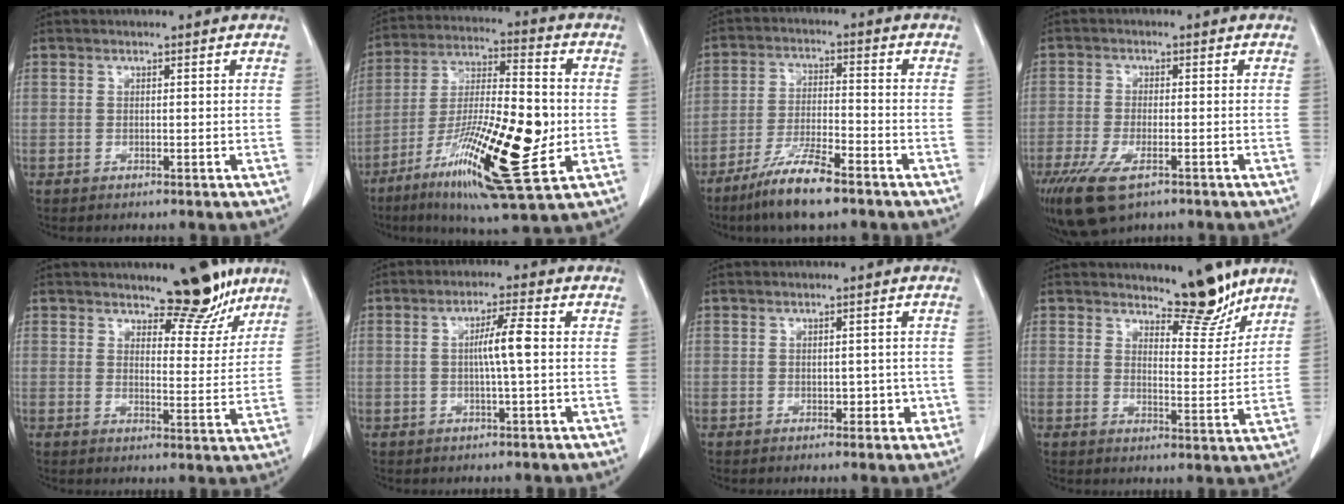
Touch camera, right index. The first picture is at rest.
{"total": 21.4, "force": [-5.9, 3.7, 20.2], "torque": [-0.360, -0.022, -0.094]}
{"total": 9.2, "force": [-6.5, 1.0, 6.4], "torque": [-0.126, -0.019, -0.120]}
{"total": 8.8, "force": [-5.3, 3.2, 6.3], "torque": [-0.121, -0.018, -0.090]}
{"total": 8.2, "force": [6.5, 2.7, 4.1], "torque": [-0.037, -0.016, 0.090]}
{"total": 4.5, "force": [0.1, 0.2, 4.5], "torque": [-0.079, 0.012, 0.004]}
{"total": 2.3, "force": [-0.5, 1.7, 1.5], "torque": [-0.008, 0.008, 0.000]}
{"total": 6.8, "force": [6.1, 1.6, 2.6], "torque": [-0.028, -0.026, 0.088]}